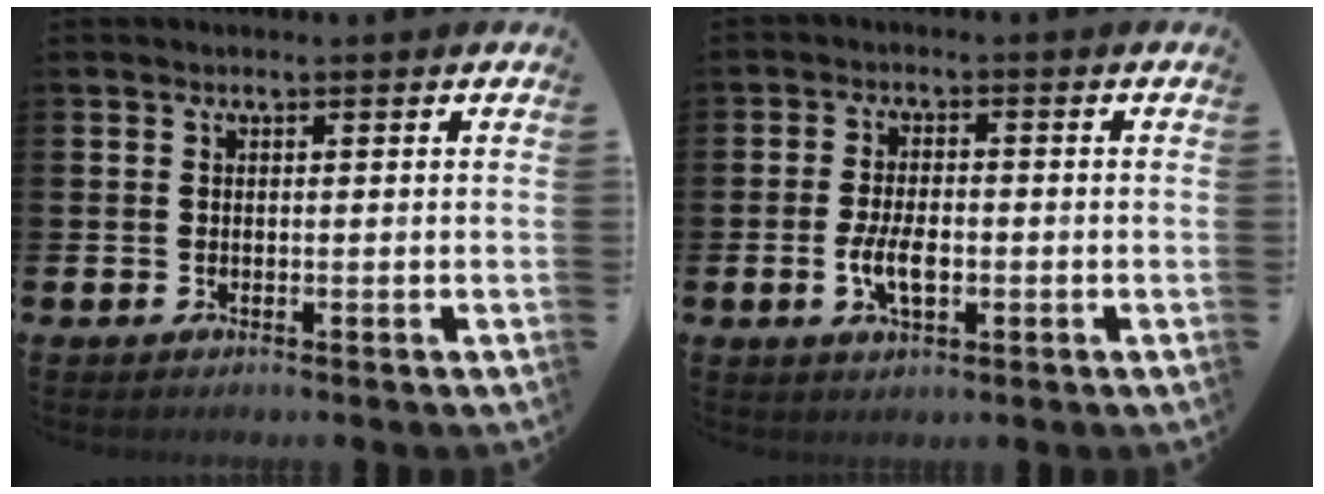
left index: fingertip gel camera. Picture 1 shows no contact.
{"total": 4.6, "force": [-1.0, 2.2, 3.9], "torque": [-0.066, 0.000, -0.020]}